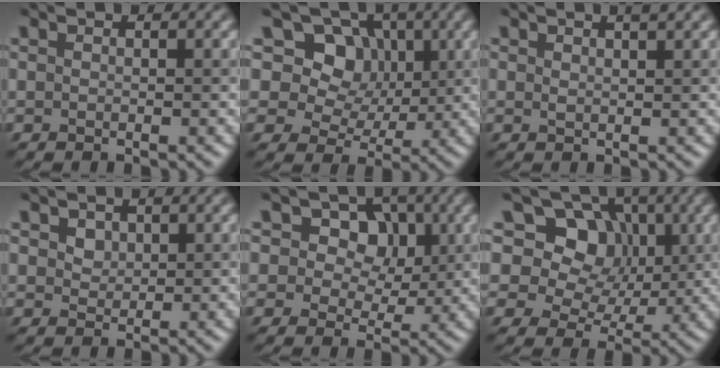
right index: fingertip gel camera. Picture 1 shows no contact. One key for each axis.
{"total": 9.5, "fx": 4.3, "fy": 7.0, "fz": 4.7, "tx": -0.076, "ty": 0.007, "tz": 0.058}
{"total": 1.3, "fx": 0.9, "fy": 0.3, "fz": 0.9, "tx": -0.016, "ty": 0.000, "tz": 0.016}
{"total": 1.7, "fx": 0.9, "fy": 1.2, "fz": 0.6, "tx": -0.015, "ty": -0.005, "tz": 0.021}
{"total": 9.3, "fx": 4.0, "fy": 6.6, "fz": 5.1, "tx": -0.071, "ty": 0.017, "tz": 0.033}
{"total": 11.7, "fx": 5.3, "fy": 8.2, "fz": 6.4, "tx": -0.092, "ty": 0.027, "tz": 0.065}